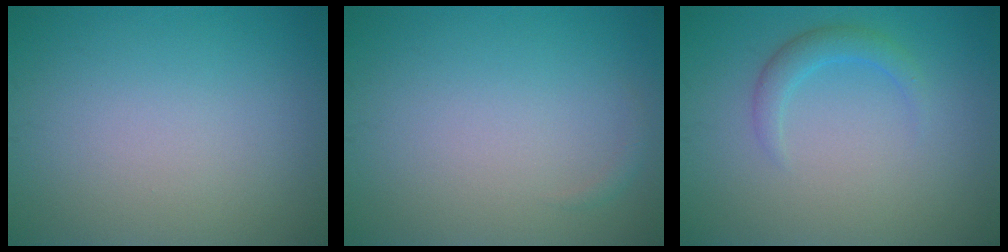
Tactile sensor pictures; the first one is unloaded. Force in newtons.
{"total": 0.6, "press": 0.6, "slide": 0.1}
{"total": 2.0, "press": 2.0, "slide": 0.1}